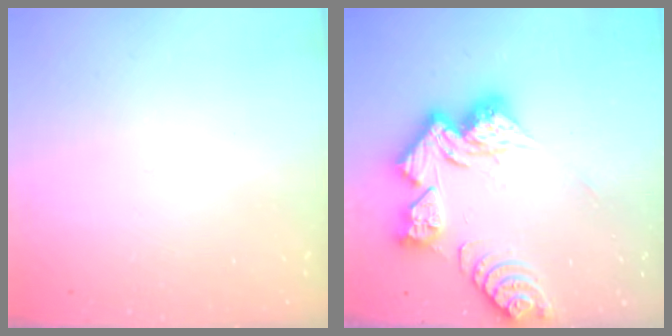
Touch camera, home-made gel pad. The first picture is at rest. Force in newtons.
{"total": 16.4, "press": 16.4, "slide": 1.5}